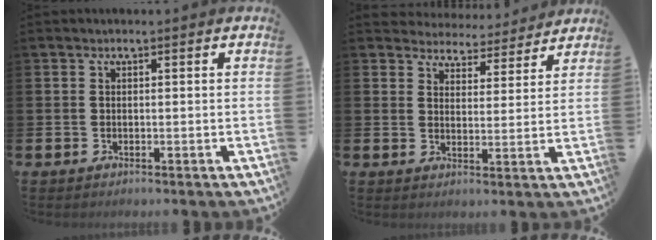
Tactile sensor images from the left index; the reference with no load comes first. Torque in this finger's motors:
{"motor_torque": [0.92, -1.21, 0.11, -0.03]}